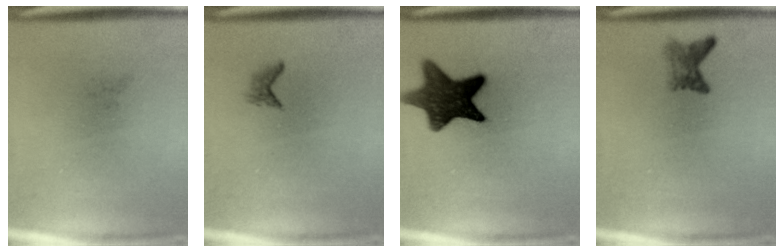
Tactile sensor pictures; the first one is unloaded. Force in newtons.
{"total": 1.0}
{"total": 12.3}
{"total": 1.9}